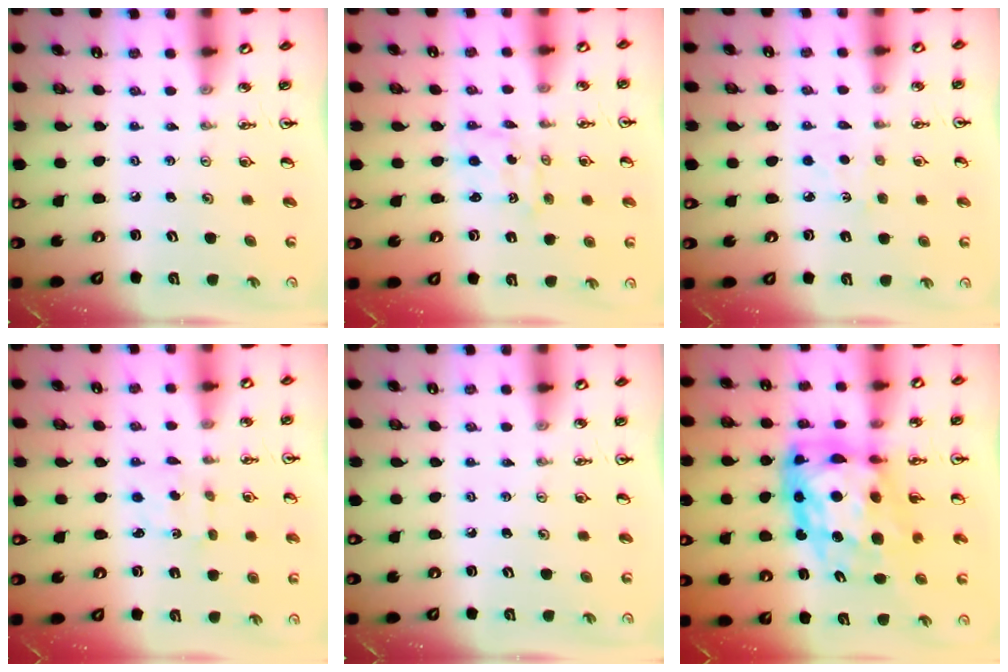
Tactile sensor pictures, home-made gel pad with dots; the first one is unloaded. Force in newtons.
{"total": 1.7, "press": 1.4, "slide": 0.9}
{"total": 3.3, "press": 3.3, "slide": 0.4}
{"total": 2.8, "press": 2.8, "slide": 0.5}
{"total": 0.0}
{"total": 15.0, "press": 14.9, "slide": 2.2}